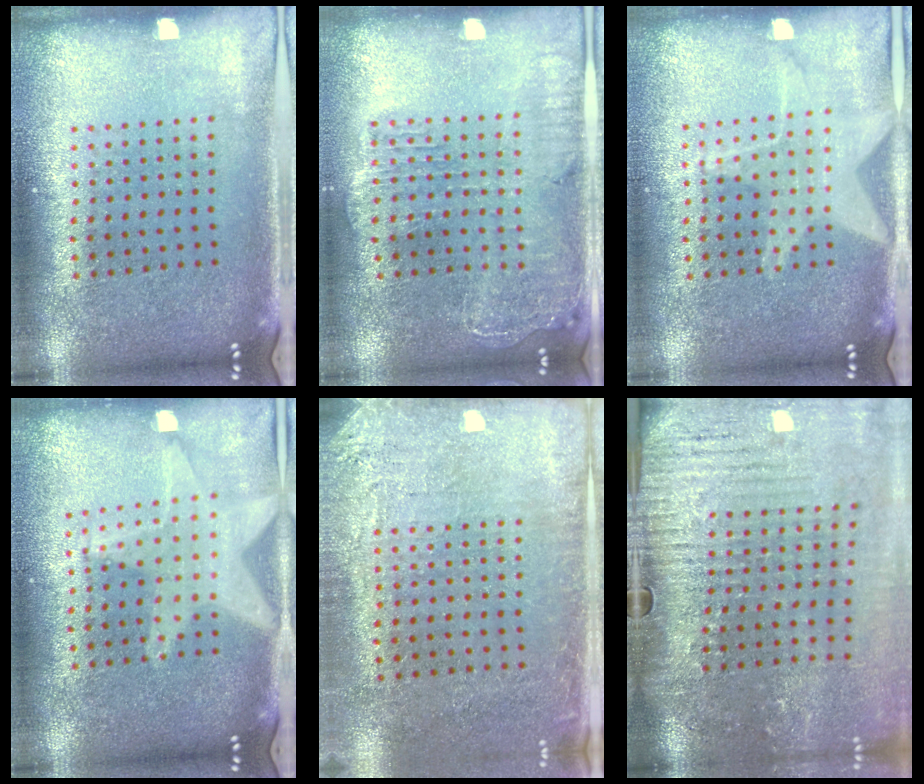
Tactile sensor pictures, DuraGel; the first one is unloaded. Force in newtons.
{"total": 2.0, "press": 1.8, "slide": 0.8}
{"total": 1.5, "press": 1.5, "slide": 0.4}
{"total": 2.0, "press": 1.7, "slide": 1.0}
{"total": 2.7, "press": 2.4, "slide": 1.2}
{"total": 4.3, "press": 3.7, "slide": 2.2}